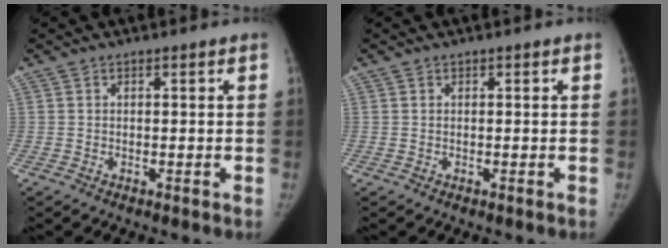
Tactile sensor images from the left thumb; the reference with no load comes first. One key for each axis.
{"total": 0.0}